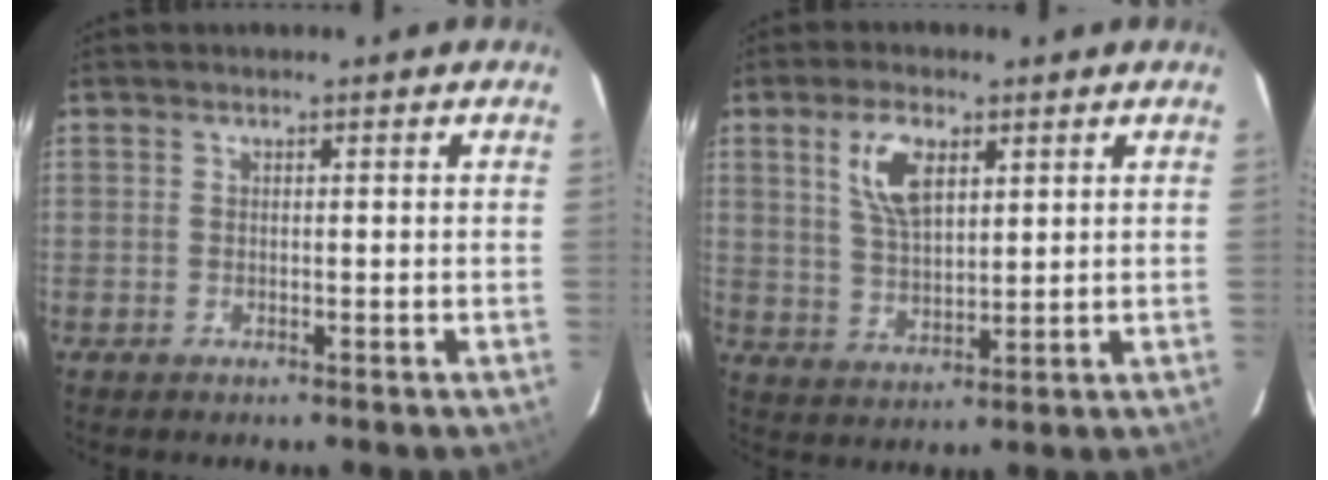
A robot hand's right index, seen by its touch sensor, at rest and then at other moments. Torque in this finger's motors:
{"motor_torque": [0.29, 0.07, 0.19, 0.12]}